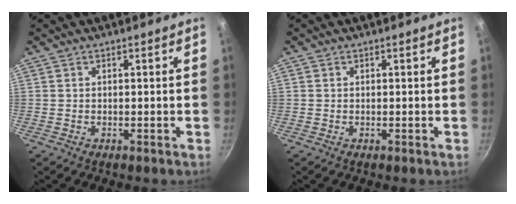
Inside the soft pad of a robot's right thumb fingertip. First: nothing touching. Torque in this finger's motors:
{"motor_torque": [-0.07, -0.30, -0.32, 0.06, 0.03]}